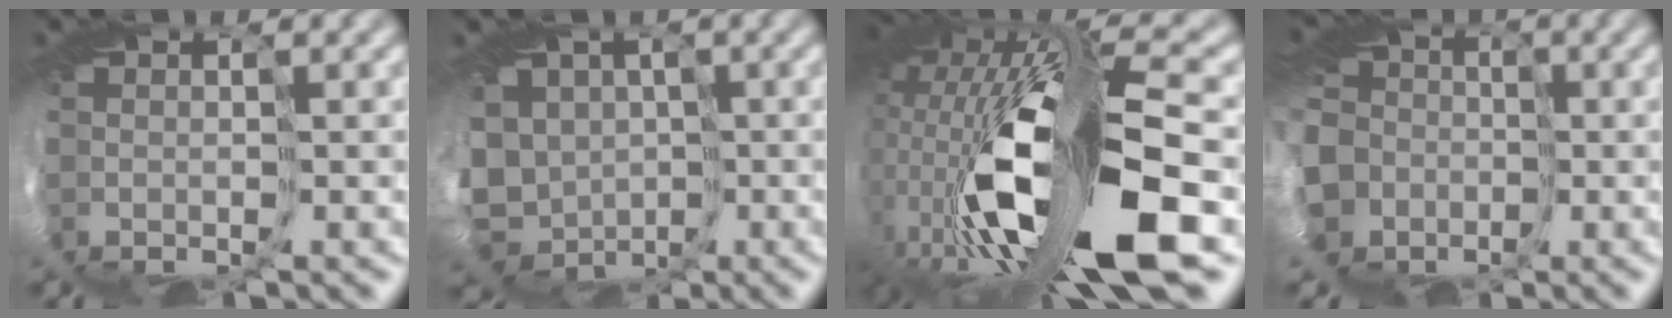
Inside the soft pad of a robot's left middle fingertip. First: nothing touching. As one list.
[{"total": 9.9, "force": [-1.9, 9.2, 3.1], "torque": [-0.096, -0.022, -0.041]}, {"total": 15.1, "force": [-3.0, 6.1, 13.5], "torque": [-0.275, -0.044, -0.028]}, {"total": 14.3, "force": [-5.6, 12.7, 3.5], "torque": [-0.134, -0.026, -0.107]}]